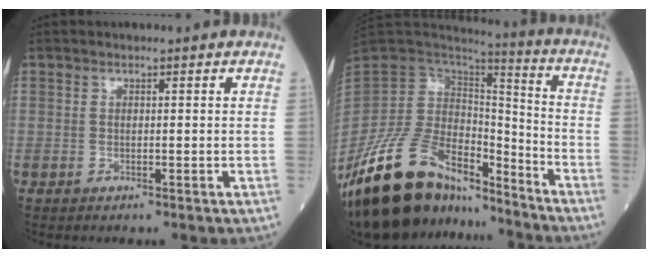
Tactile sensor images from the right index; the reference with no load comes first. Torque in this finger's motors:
{"motor_torque": [1.00, -1.15, -0.12, -0.10]}